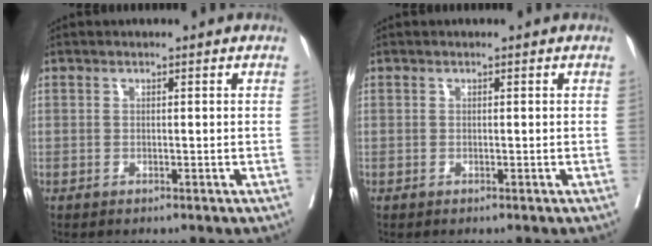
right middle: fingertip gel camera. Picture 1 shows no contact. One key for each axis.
{"total": 0.0}